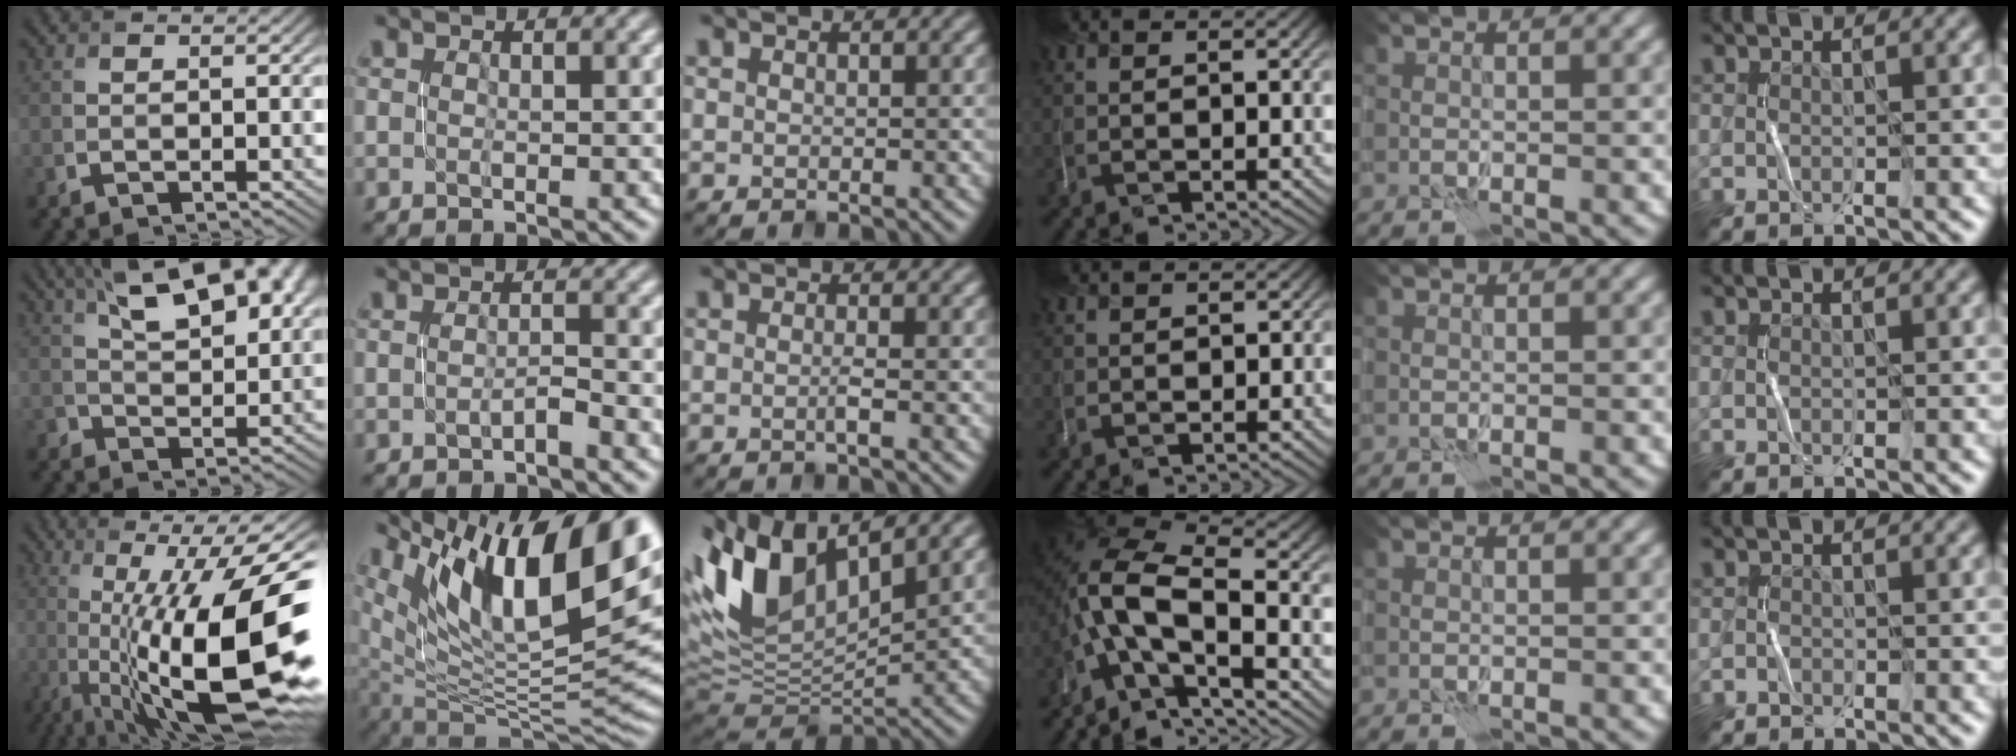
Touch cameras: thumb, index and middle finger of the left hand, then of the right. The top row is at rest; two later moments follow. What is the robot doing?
{"motion": "open", "object": "stapler"}